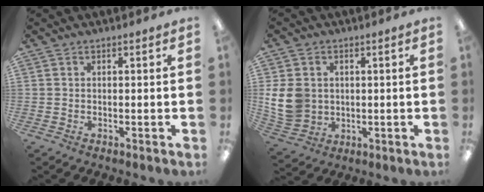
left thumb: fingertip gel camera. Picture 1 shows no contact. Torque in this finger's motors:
{"motor_torque": [-0.09, 0.57, 0.35, -0.28, 0.05]}